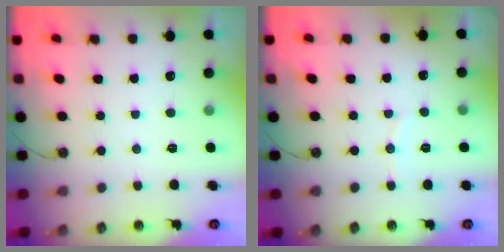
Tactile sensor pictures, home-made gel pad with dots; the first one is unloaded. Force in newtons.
{"total": 3.2, "press": 3.2, "slide": 0.1}